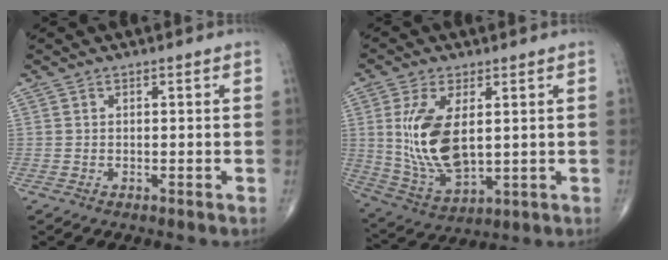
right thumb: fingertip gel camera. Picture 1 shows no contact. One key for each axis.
{"total": 14.0, "fx": 2.2, "fy": 6.9, "fz": 12.0, "tx": -0.236, "ty": -0.018, "tz": 0.058}